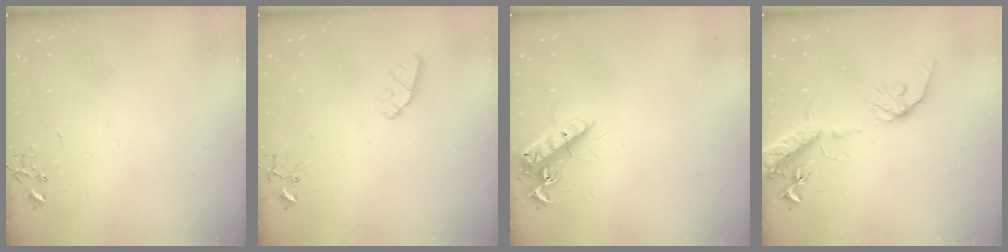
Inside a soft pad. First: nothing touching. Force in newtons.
{"total": 6.6, "press": 6.6, "slide": 0.2}
{"total": 14.2, "press": 14.2, "slide": 1.4}
{"total": 16.6, "press": 16.2, "slide": 3.5}